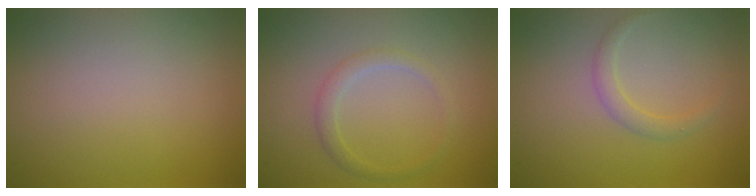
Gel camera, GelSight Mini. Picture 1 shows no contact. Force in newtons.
{"total": 1.6, "press": 1.6, "slide": 0.1}
{"total": 1.4, "press": 1.4, "slide": 0.1}